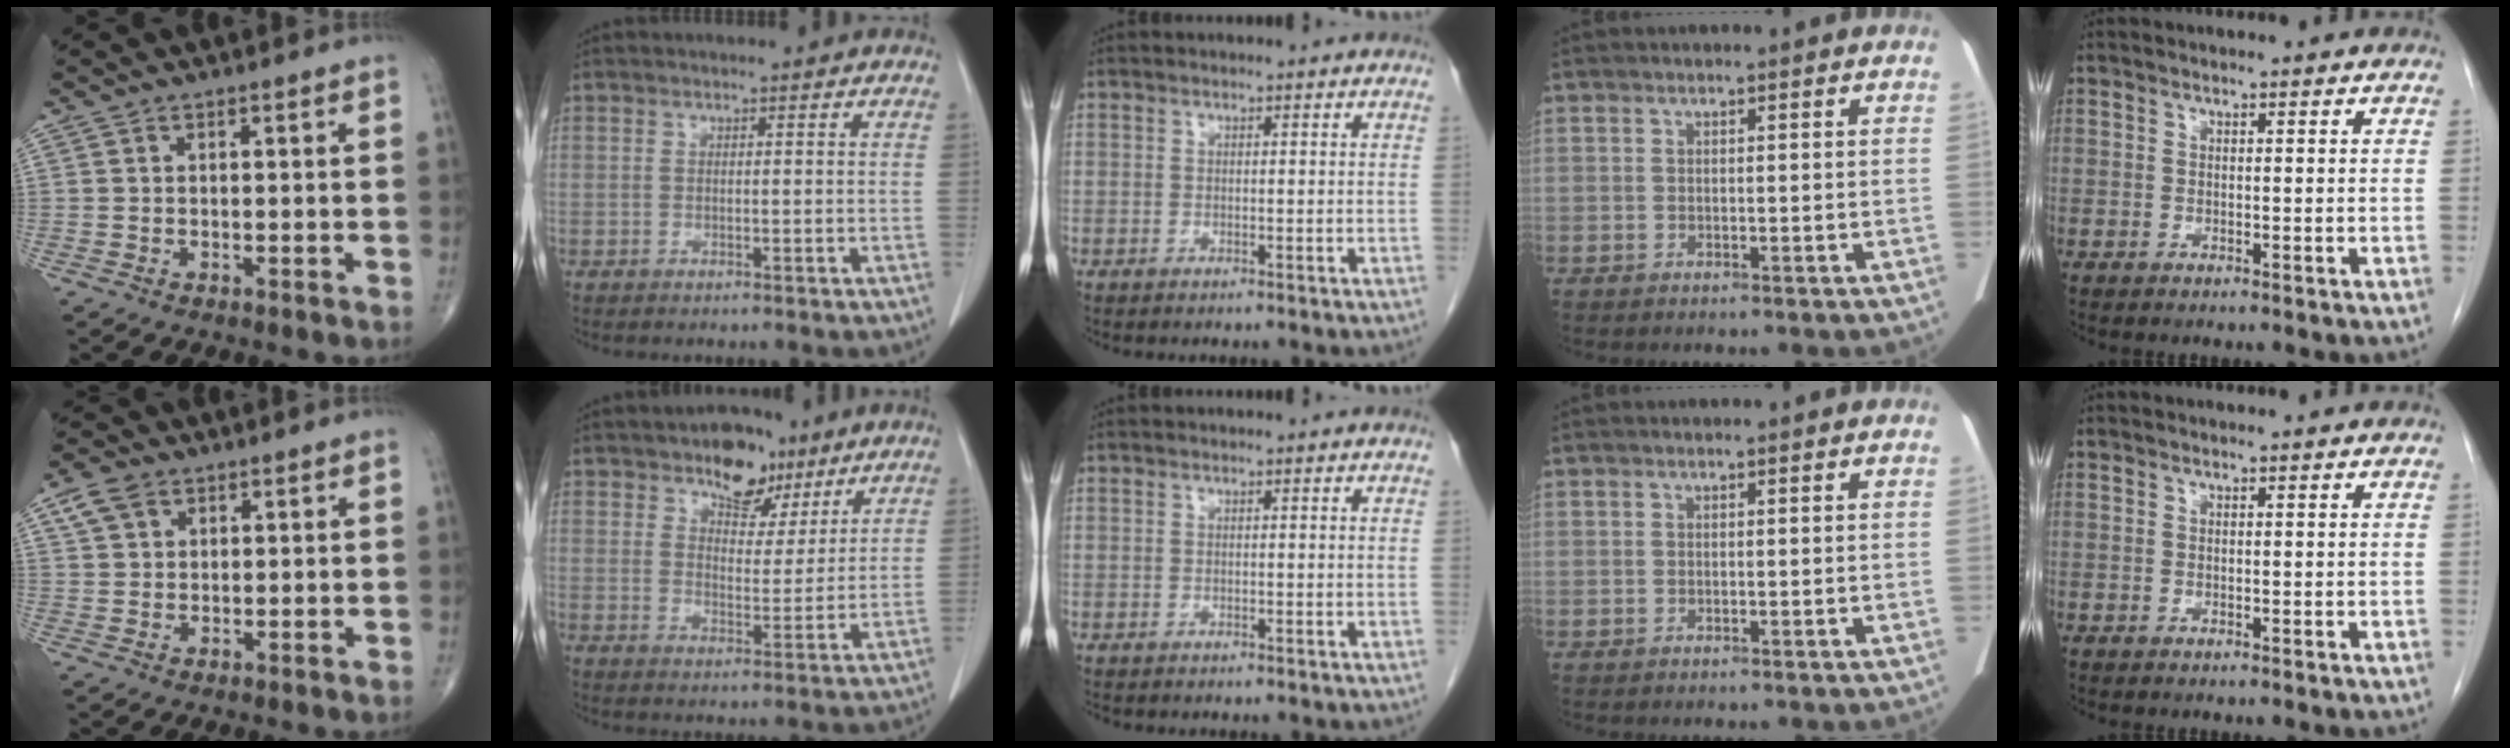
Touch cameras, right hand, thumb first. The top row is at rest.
{"thumb": {"total": 4.8, "force": [2.4, 3.3, 2.5], "torque": [-0.039, 0.003, 0.049]}, "index": {"total": 8.5, "force": [5.8, 4.6, 4.2], "torque": [-0.052, 0.004, 0.091]}, "middle": {"total": 0.6, "force": [-0.5, 0.1, 0.2], "torque": [-0.004, 0.000, -0.009]}}